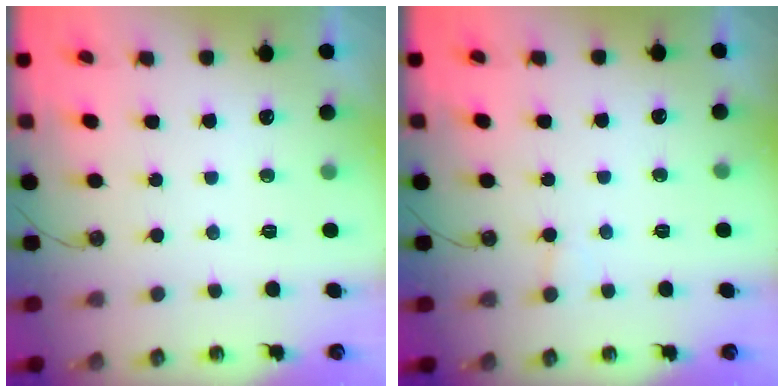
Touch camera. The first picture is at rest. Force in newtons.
{"total": 5.2, "press": 5.2, "slide": 0.4}